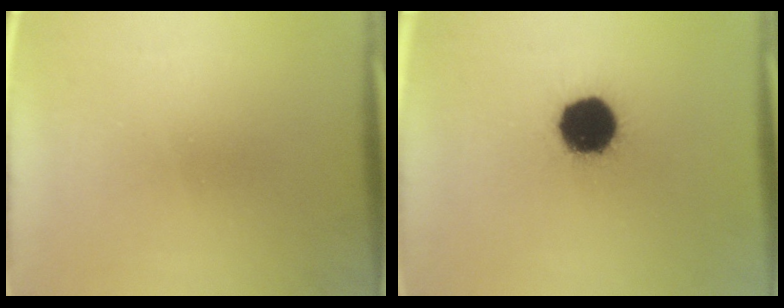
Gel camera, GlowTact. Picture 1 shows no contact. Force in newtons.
{"total": 16.1}